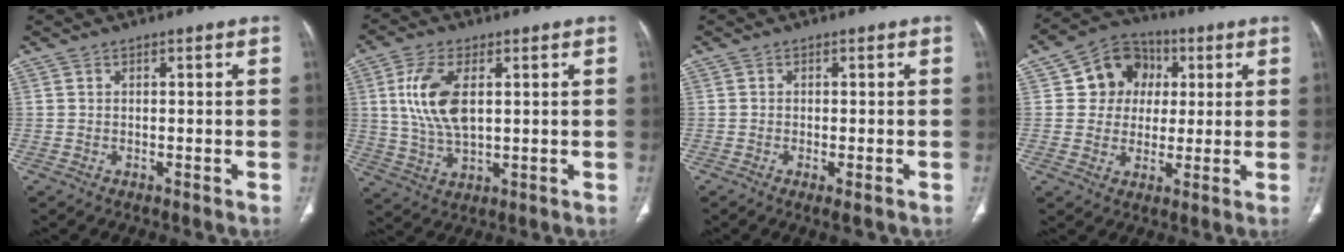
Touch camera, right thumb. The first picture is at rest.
{"total": 10.9, "force": [2.3, 5.5, 9.1], "torque": [-0.186, -0.005, 0.047]}
{"total": 2.1, "force": [-1.0, 0.5, 1.8], "torque": [-0.032, -0.005, -0.015]}
{"total": 10.3, "force": [2.4, 9.3, 3.8], "torque": [-0.010, 0.004, 0.032]}